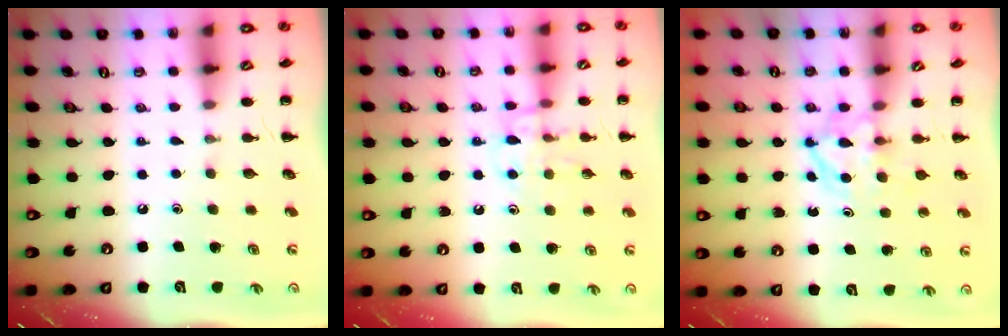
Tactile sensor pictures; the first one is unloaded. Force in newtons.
{"total": 11.1, "press": 11.1, "slide": 0.7}
{"total": 4.8, "press": 4.7, "slide": 0.8}